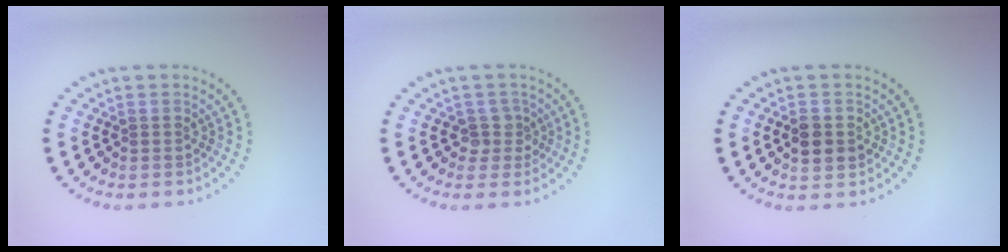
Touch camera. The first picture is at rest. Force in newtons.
{"total": 1.8, "press": 1.3, "slide": 1.3}
{"total": 2.4, "press": 2.4, "slide": 0.2}